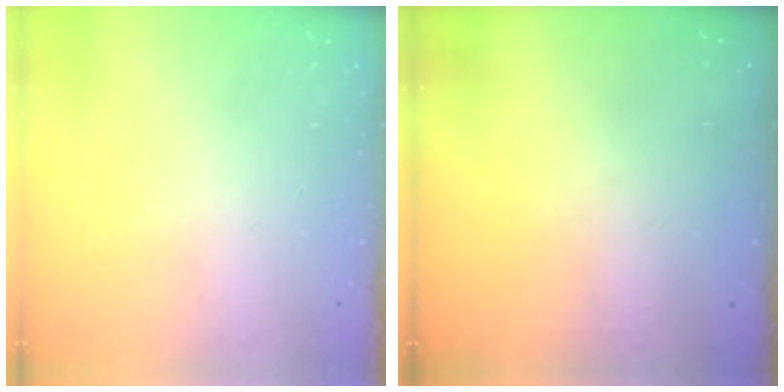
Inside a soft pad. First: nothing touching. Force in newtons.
{"total": 2.9, "press": 2.9, "slide": 0.3}